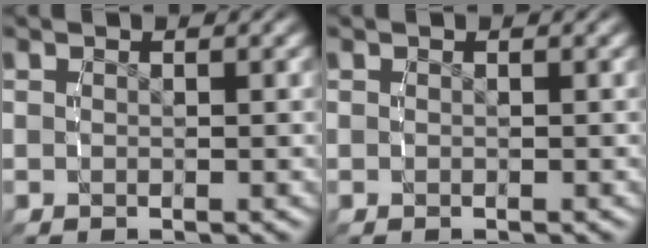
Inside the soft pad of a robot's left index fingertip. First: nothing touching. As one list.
[{"total": 0.0}]